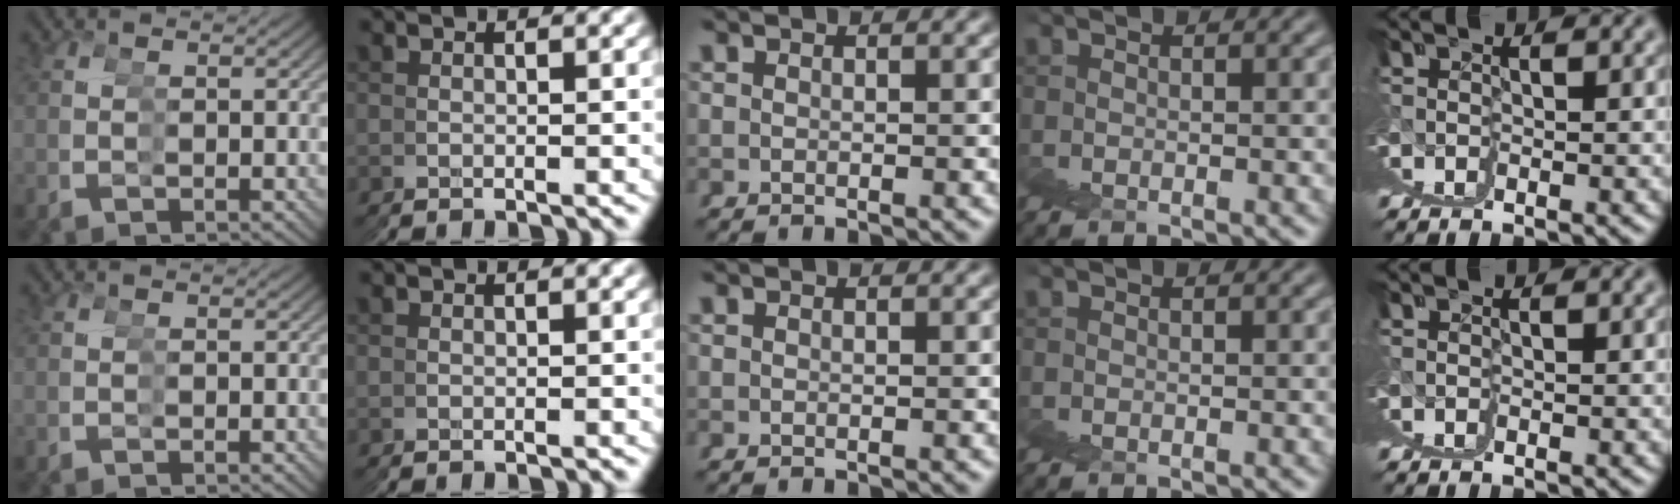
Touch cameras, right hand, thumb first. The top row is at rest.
{}